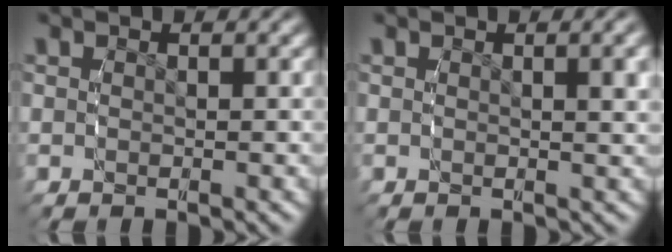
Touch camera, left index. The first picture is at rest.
{"total": 1.2, "force": [0.3, 0.0, 1.2], "torque": [-0.015, 0.000, 0.006]}